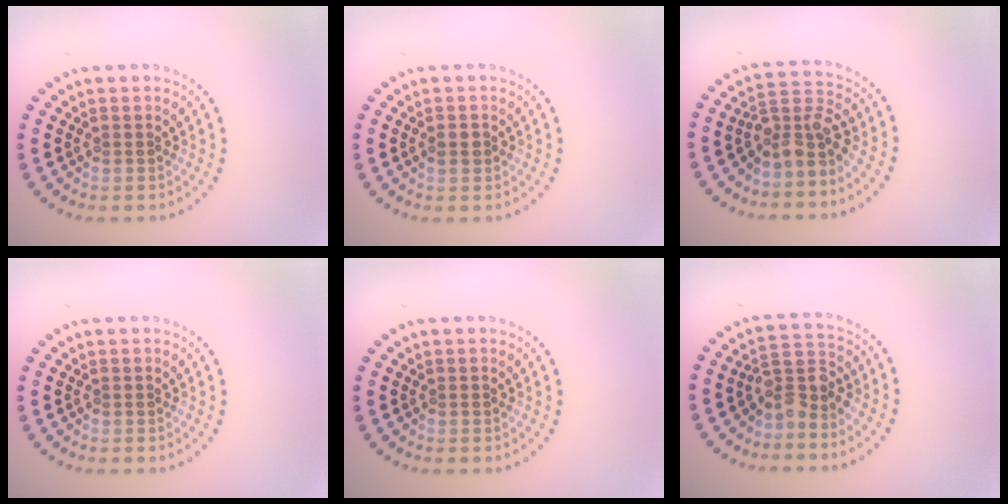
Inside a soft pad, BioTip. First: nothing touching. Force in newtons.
{"total": 1.1, "press": 1.1, "slide": 0.1}
{"total": 3.6, "press": 2.8, "slide": 2.2}
{"total": 0.0}
{"total": 0.0}
{"total": 3.0, "press": 2.5, "slide": 1.7}